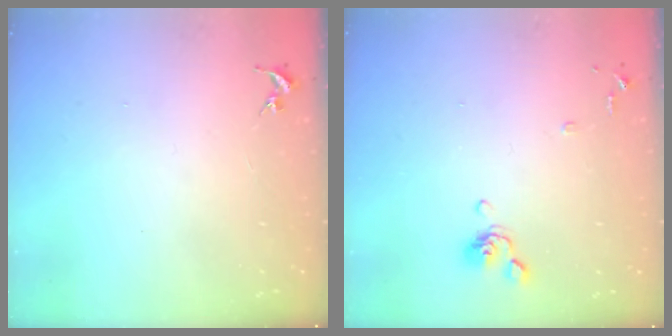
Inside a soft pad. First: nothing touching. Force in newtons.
{"total": 7.9, "press": 7.8, "slide": 1.5}